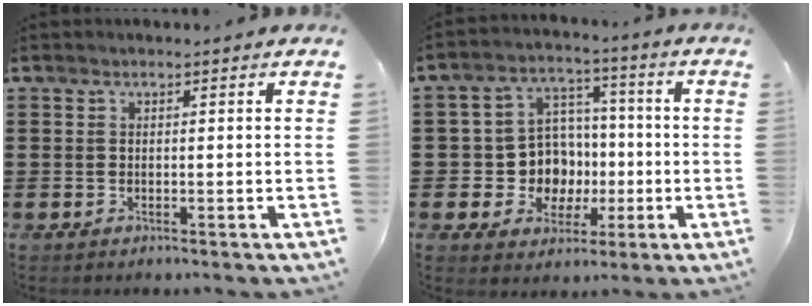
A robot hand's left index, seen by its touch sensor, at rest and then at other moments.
{"total": 9.1, "force": [-0.4, 8.4, 3.3], "torque": [-0.090, 0.016, 0.003]}